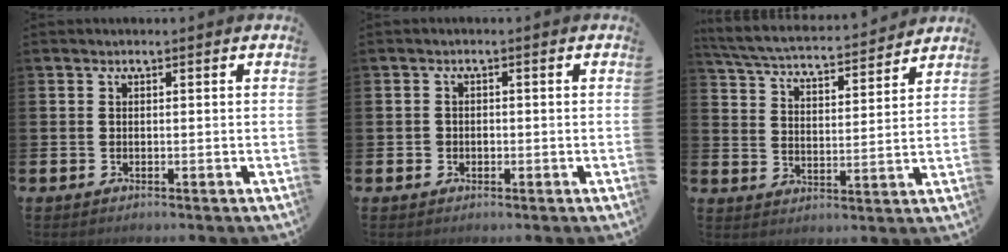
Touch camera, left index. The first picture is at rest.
{"total": 1.2, "force": [-0.4, 1.1, 0.2], "torque": [0.004, 0.004, -0.013]}
{"total": 4.9, "force": [4.7, 0.7, 1.2], "torque": [-0.046, -0.041, 0.076]}